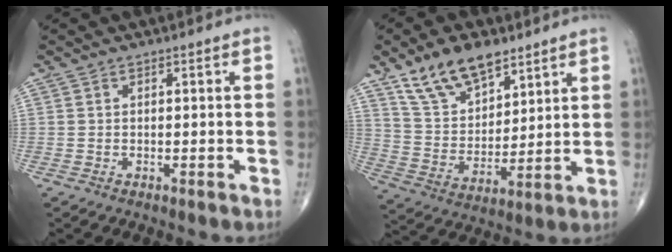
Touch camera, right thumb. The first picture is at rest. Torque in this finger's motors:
{"motor_torque": [-0.40, 1.20, 0.09, 0.09, 0.12]}